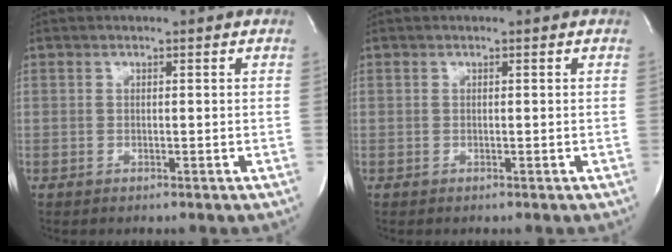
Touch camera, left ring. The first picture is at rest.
{"total": 0.0}